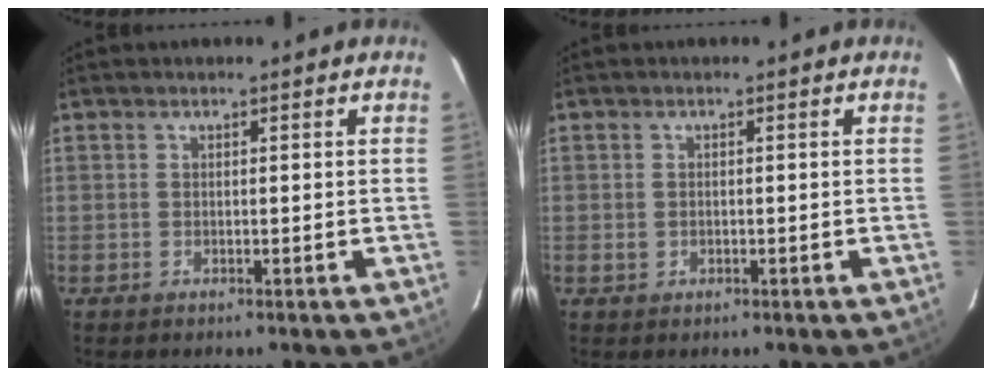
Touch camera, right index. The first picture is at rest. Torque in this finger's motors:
{"motor_torque": [-0.10, 0.02, -0.02, 0.00]}